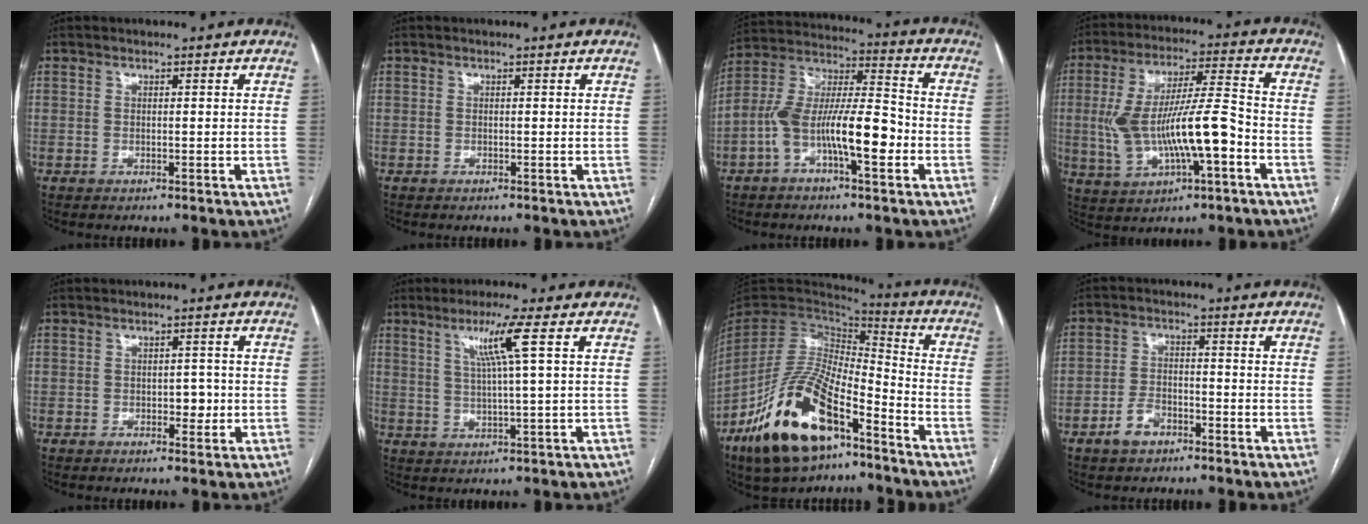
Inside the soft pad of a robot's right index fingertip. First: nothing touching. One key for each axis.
{"total": 0.0}
{"total": 13.7, "fx": -4.7, "fy": 3.6, "fz": 12.4, "tx": -0.236, "ty": 0.026, "tz": -0.082}
{"total": 14.6, "fx": -2.8, "fy": 3.2, "fz": 14.0, "tx": -0.273, "ty": 0.017, "tz": -0.039}
{"total": 2.5, "fx": -0.5, "fy": 1.5, "fz": 1.9, "tx": -0.021, "ty": 0.004, "tz": -0.004}
{"total": 6.5, "fx": 2.6, "fy": -1.3, "fz": 5.8, "tx": -0.112, "ty": -0.002, "tz": 0.050}
{"total": 20.4, "fx": -12.6, "fy": 7.3, "fz": 14.3, "tx": -0.302, "ty": -0.018, "tz": -0.230}
{"total": 4.4, "fx": -2.8, "fy": 2.5, "fz": 2.4, "tx": -0.048, "ty": 0.006, "tz": -0.050}